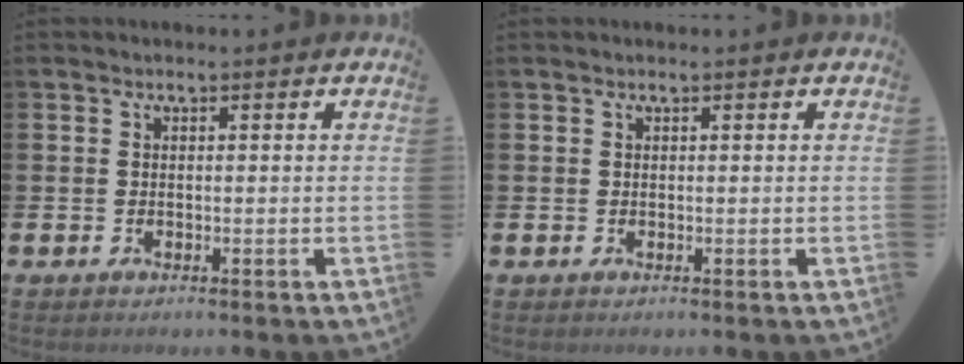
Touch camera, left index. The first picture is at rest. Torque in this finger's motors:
{"motor_torque": [0.06, -0.21, -0.02, 0.01]}